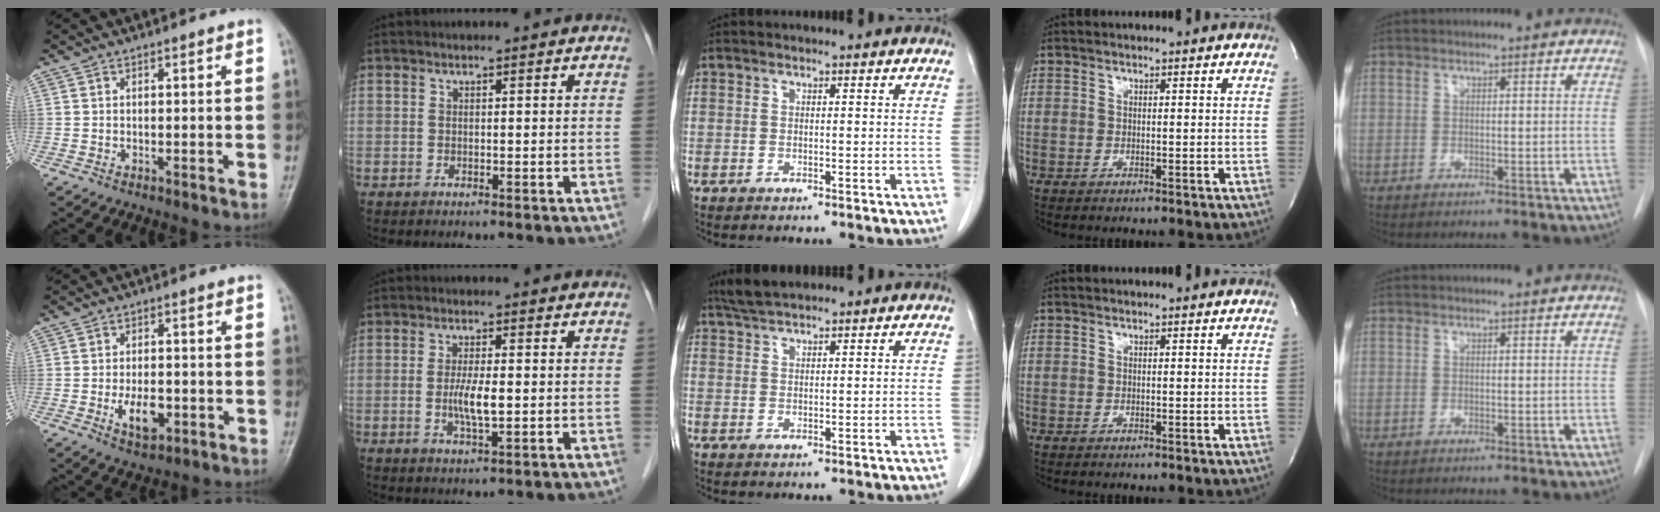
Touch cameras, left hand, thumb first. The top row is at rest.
{"thumb": {"total": 6.2, "force": [-1.8, 3.3, 4.9], "torque": [-0.076, 0.001, -0.025]}, "index": {"total": 4.2, "force": [-0.4, 0.6, 4.1], "torque": [-0.084, -0.007, -0.007]}, "middle": {"total": 3.7, "force": [3.4, 0.4, 1.5], "torque": [-0.036, 0.014, 0.067]}}